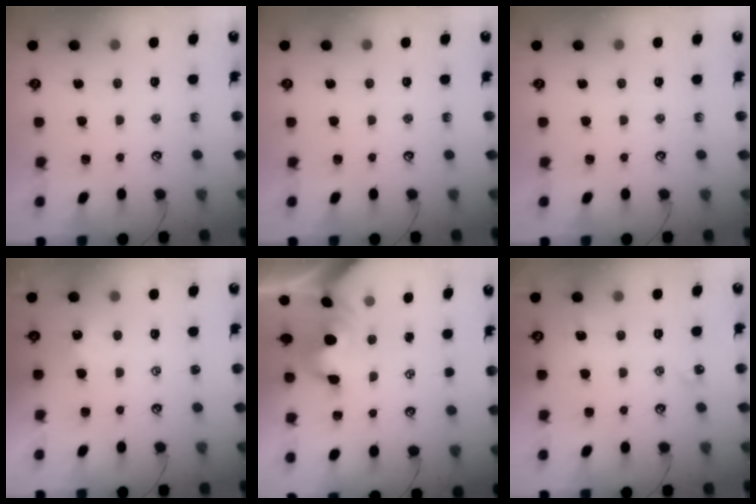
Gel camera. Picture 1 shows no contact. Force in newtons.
{"total": 0.0}
{"total": 0.0}
{"total": 0.9, "press": 0.8, "slide": 0.3}
{"total": 1.0, "press": 0.7, "slide": 0.7}
{"total": 2.1, "press": 2.0, "slide": 0.5}